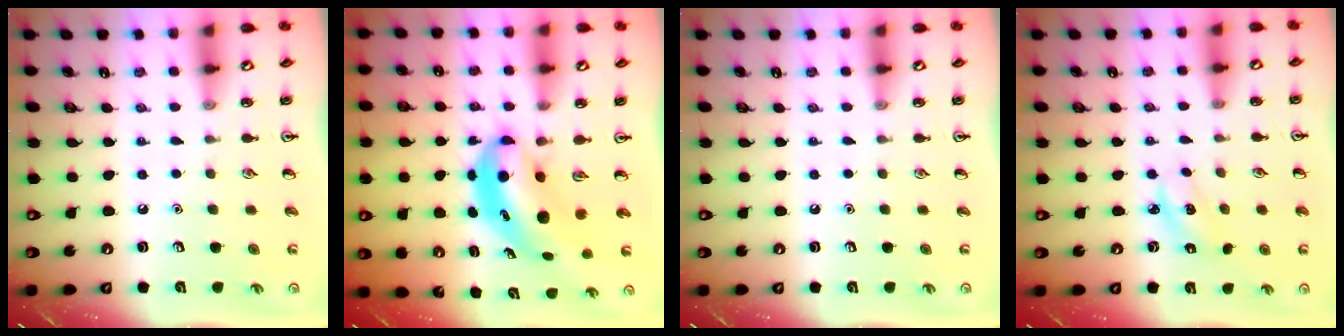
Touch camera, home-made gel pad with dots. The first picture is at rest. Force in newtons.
{"total": 6.3, "press": 6.1, "slide": 1.7}
{"total": 0.0}
{"total": 2.6, "press": 2.5, "slide": 0.6}